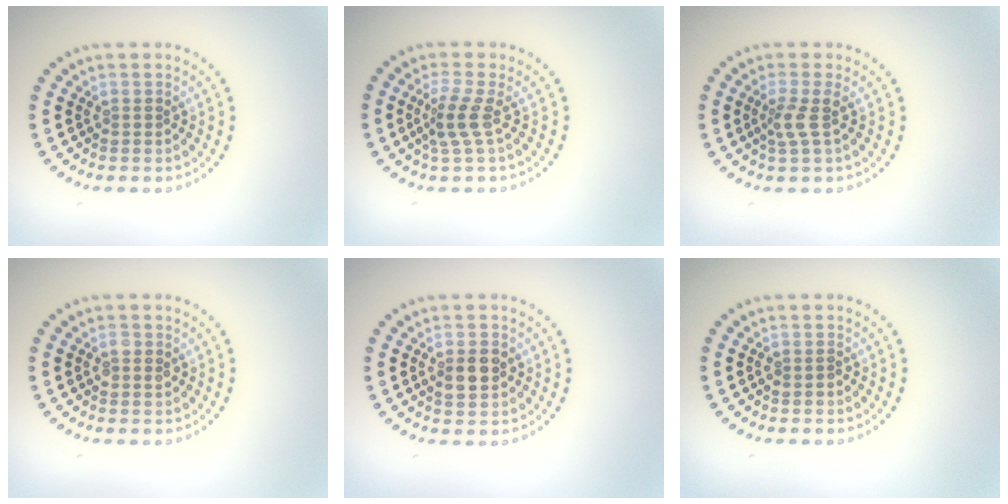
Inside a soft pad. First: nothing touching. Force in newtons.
{"total": 2.3, "press": 1.8, "slide": 1.5}
{"total": 2.0, "press": 1.4, "slide": 1.4}
{"total": 1.1, "press": 1.1, "slide": 0.1}
{"total": 2.8, "press": 2.8, "slide": 0.2}
{"total": 0.8, "press": 0.8, "slide": 0.2}